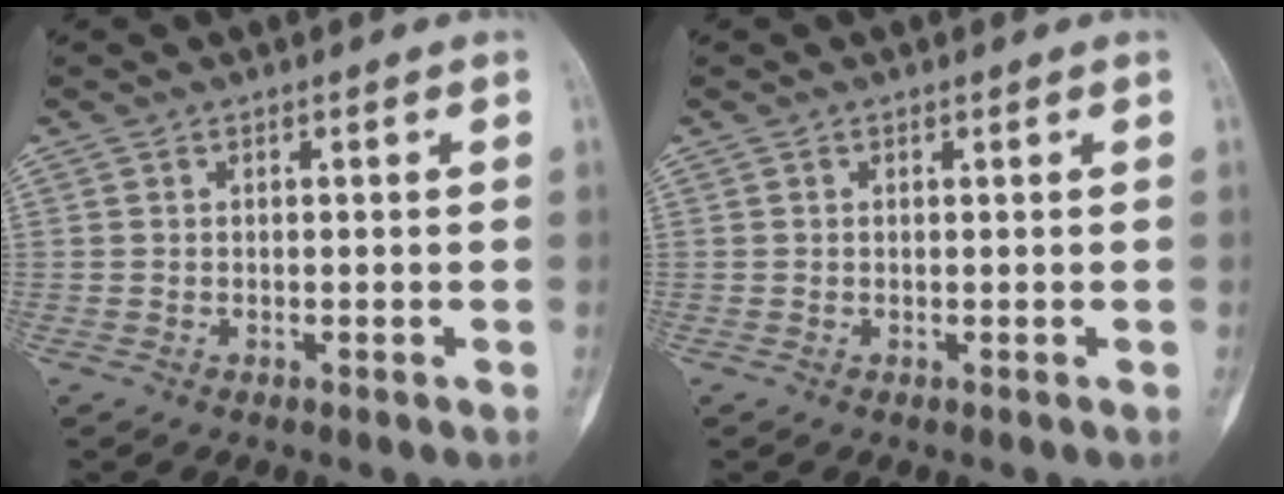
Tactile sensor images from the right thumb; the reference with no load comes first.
{"total": 0.0}